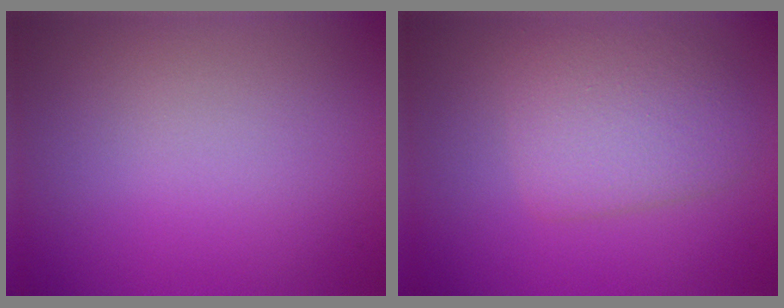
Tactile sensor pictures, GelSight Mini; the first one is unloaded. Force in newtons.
{"total": 3.8, "press": 3.8, "slide": 0.2}